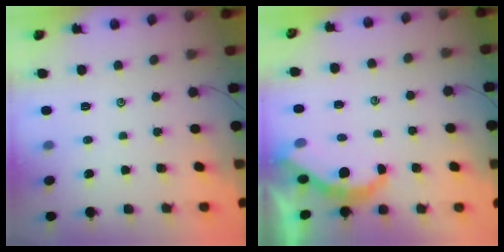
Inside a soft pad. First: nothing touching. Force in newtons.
{"total": 4.2, "press": 4.1, "slide": 0.5}